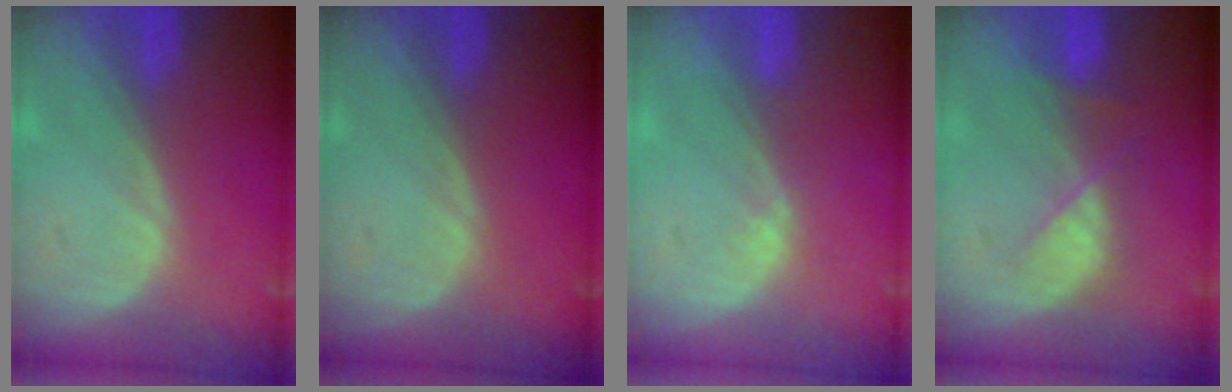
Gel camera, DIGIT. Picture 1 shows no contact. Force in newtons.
{"total": 0.0}
{"total": 1.0, "press": 0.8, "slide": 0.6}
{"total": 4.1, "press": 4.1, "slide": 0.5}